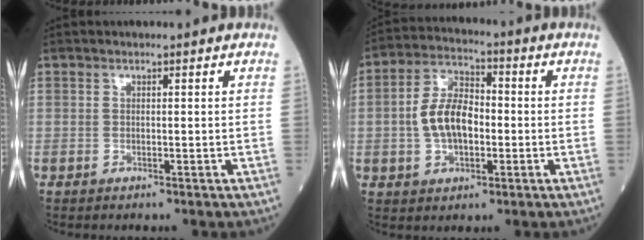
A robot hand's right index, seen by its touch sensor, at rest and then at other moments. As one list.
[{"total": 8.8, "force": [-0.9, 4.9, 7.2], "torque": [-0.146, 0.019, -0.020]}]